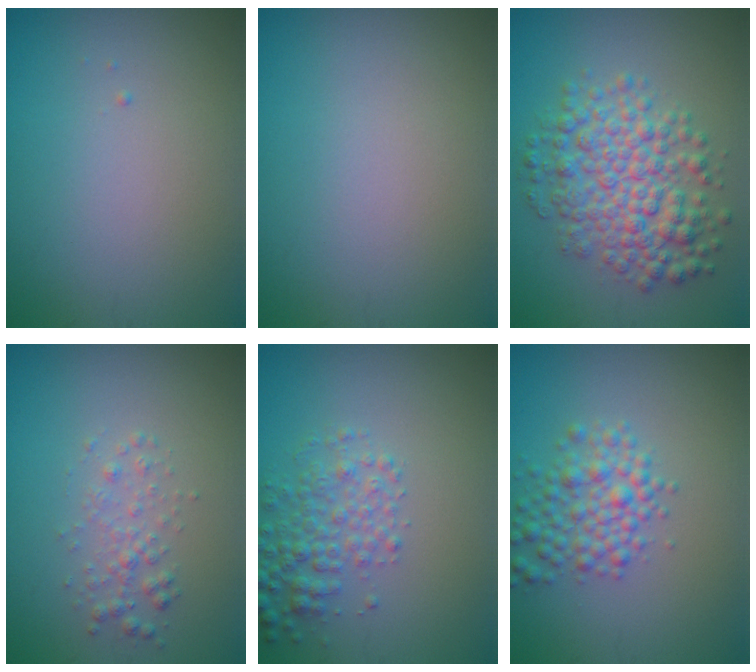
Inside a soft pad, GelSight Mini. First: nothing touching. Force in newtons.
{"total": 0.0}
{"total": 6.3, "press": 6.3, "slide": 0.1}
{"total": 1.7, "press": 1.7, "slide": 0.0}
{"total": 3.3, "press": 3.3, "slide": 0.1}
{"total": 3.5, "press": 3.5, "slide": 0.1}